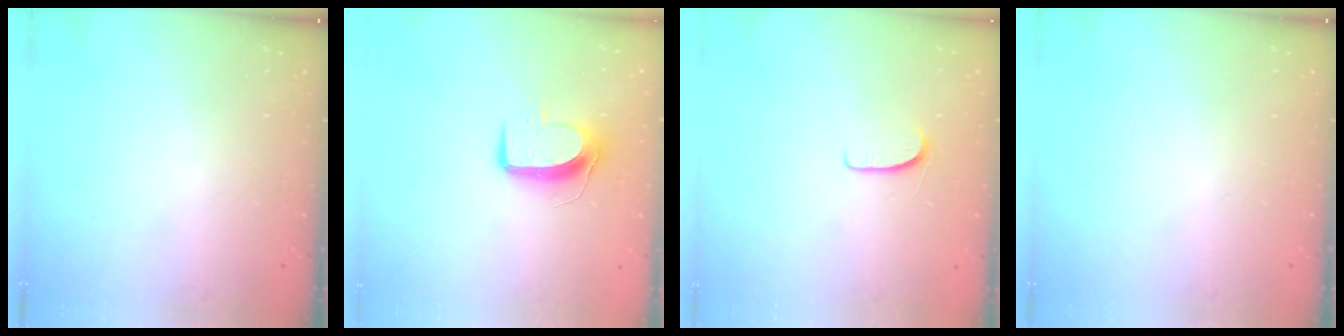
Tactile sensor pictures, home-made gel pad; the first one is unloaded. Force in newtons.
{"total": 9.4, "press": 9.4, "slide": 0.3}
{"total": 5.9, "press": 5.9, "slide": 0.4}
{"total": 0.0}